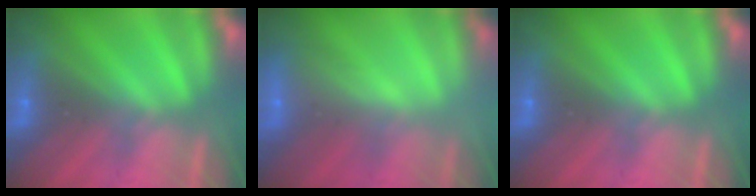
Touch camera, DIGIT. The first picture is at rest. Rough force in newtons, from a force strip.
{"total": 2.2}
{"total": 0.0}